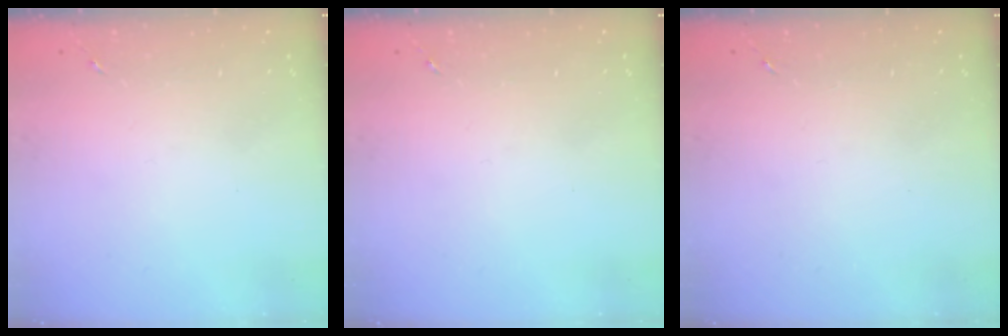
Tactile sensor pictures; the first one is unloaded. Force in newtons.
{"total": 0.0}
{"total": 0.0}